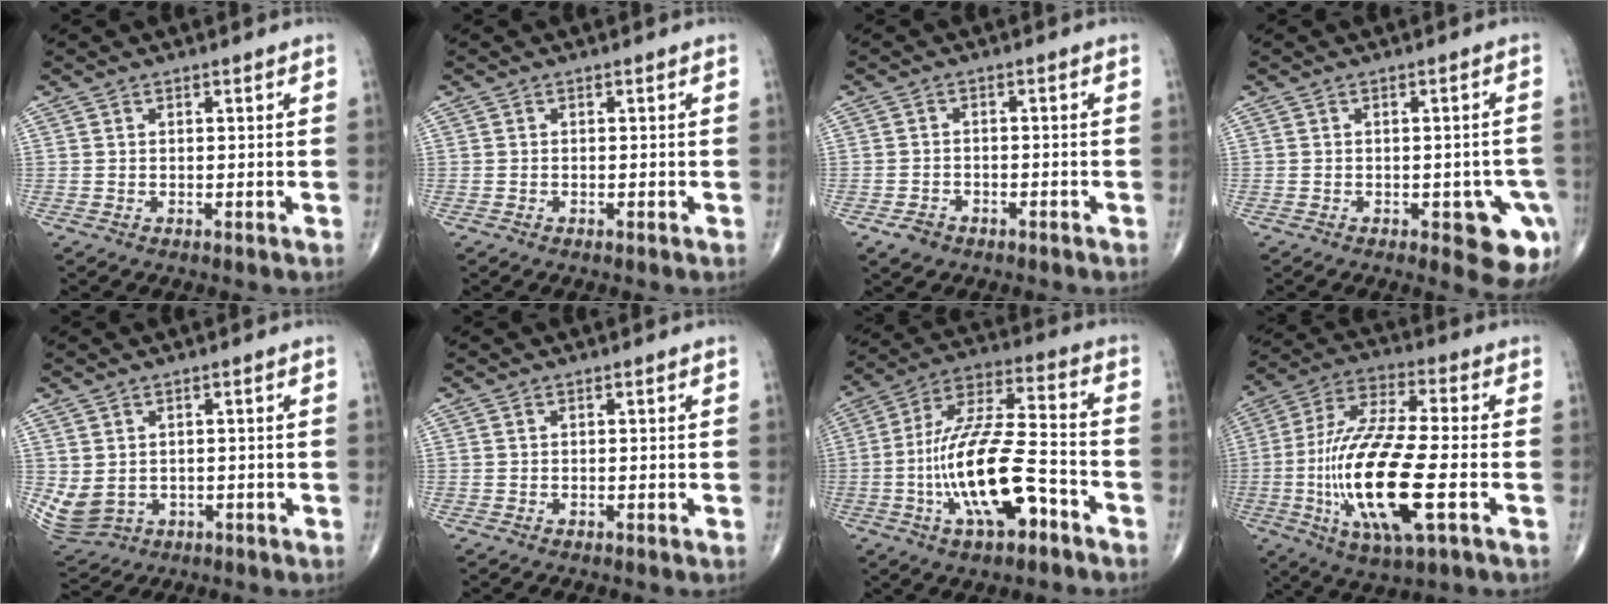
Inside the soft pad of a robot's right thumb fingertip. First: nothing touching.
{"total": 0.0}
{"total": 3.2, "force": [-2.0, 2.3, 1.1], "torque": [-0.018, 0.012, -0.030]}
{"total": 8.9, "force": [-3.4, 3.7, 7.3], "torque": [-0.054, 0.002, -0.038]}
{"total": 6.4, "force": [-0.3, 5.3, 3.4], "torque": [-0.073, -0.002, 0.017]}
{"total": 0.0}
{"total": 18.8, "force": [-6.5, 6.8, 16.3], "torque": [-0.310, 0.046, -0.111]}
{"total": 21.3, "force": [-4.6, 6.1, 19.9], "torque": [-0.418, 0.011, -0.077]}